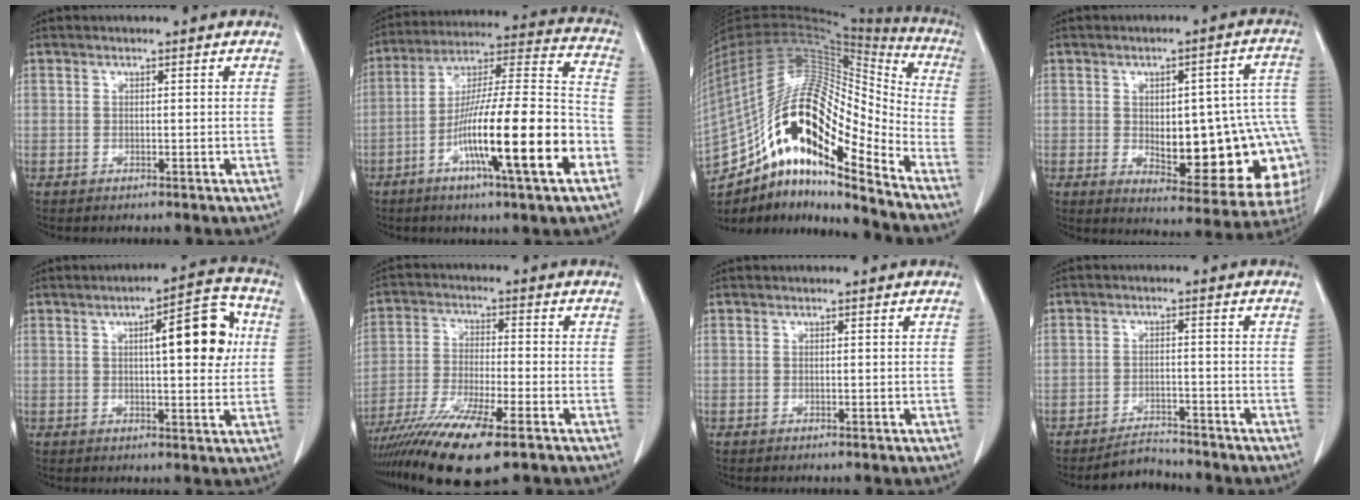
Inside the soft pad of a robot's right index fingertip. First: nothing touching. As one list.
[{"total": 21.1, "force": [-8.1, 1.0, 19.4], "torque": [-0.308, -0.011, -0.136]}, {"total": 26.4, "force": [-14.8, 6.6, 20.8], "torque": [-0.403, 0.021, -0.258]}, {"total": 20.8, "force": [-3.0, 7.6, 19.2], "torque": [-0.165, 0.032, -0.010]}, {"total": 10.7, "force": [2.3, 2.5, 10.1], "torque": [-0.137, 0.022, 0.029]}, {"total": 13.2, "force": [-8.7, 1.6, 9.8], "torque": [-0.187, -0.031, -0.154]}, {"total": 0.0}, {"total": 3.6, "force": [-3.5, 0.6, -0.1], "torque": [0.000, -0.007, -0.058]}]